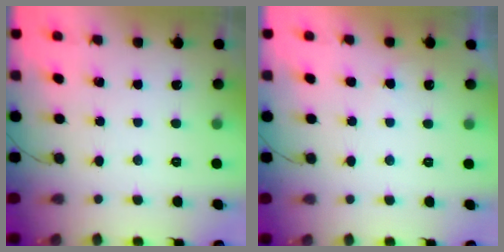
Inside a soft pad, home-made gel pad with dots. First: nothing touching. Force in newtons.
{"total": 3.0, "press": 3.0, "slide": 0.0}